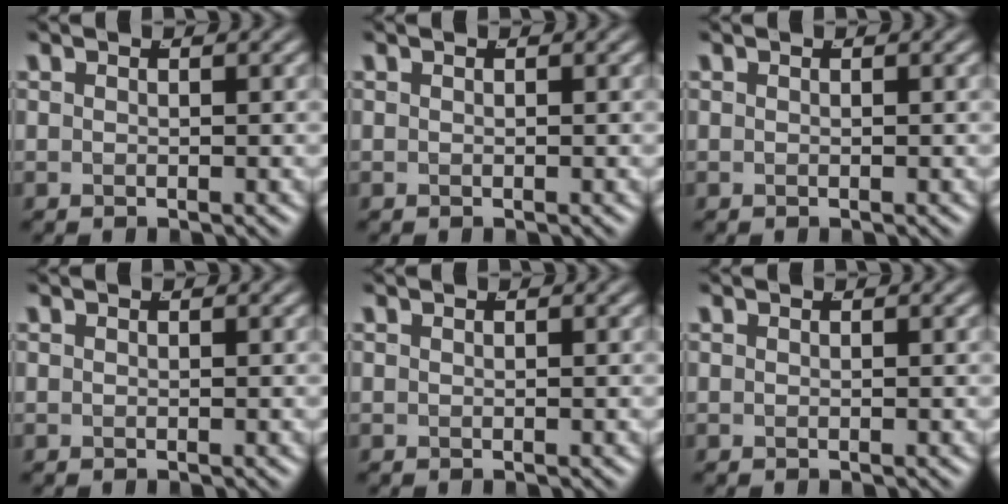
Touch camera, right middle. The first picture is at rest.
{"total": 0.0}
{"total": 0.0}
{"total": 0.0}
{"total": 0.0}
{"total": 0.0}